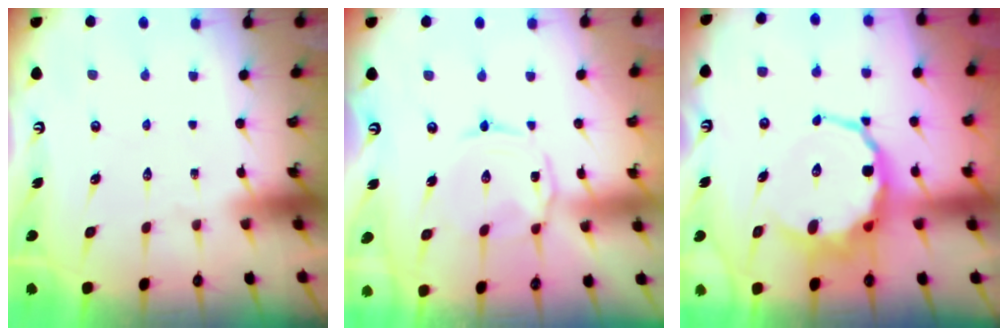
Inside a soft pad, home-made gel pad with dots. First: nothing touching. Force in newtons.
{"total": 2.7, "press": 2.7, "slide": 0.4}
{"total": 9.4, "press": 9.0, "slide": 2.8}